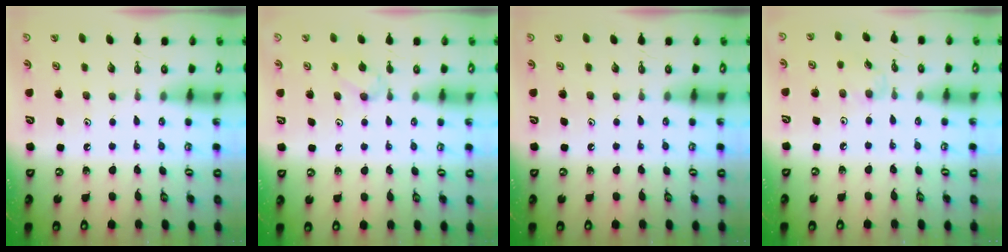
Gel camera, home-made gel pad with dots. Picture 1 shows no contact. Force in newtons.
{"total": 4.5, "press": 4.4, "slide": 0.8}
{"total": 0.0}
{"total": 2.5, "press": 2.4, "slide": 0.4}